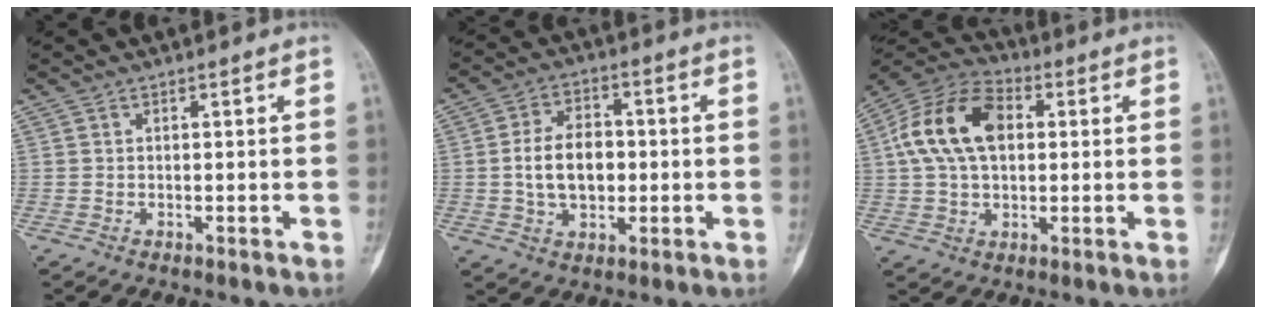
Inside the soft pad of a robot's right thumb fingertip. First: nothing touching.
{"total": 10.1, "force": [-0.4, 6.8, 7.4], "torque": [-0.111, 0.014, -0.010]}
{"total": 15.5, "force": [2.7, 9.9, 11.6], "torque": [-0.212, 0.024, 0.040]}